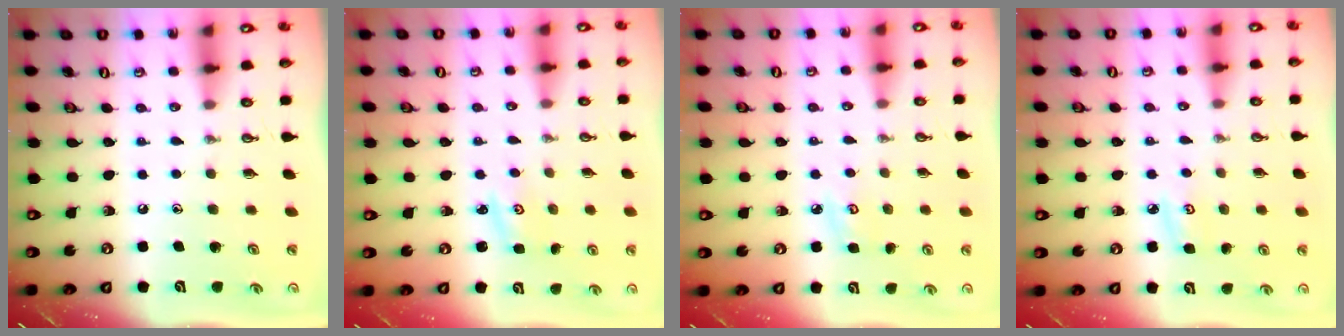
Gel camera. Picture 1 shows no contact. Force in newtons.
{"total": 2.5, "press": 2.5, "slide": 0.4}
{"total": 4.5, "press": 4.5, "slide": 0.4}
{"total": 4.7, "press": 4.6, "slide": 0.5}